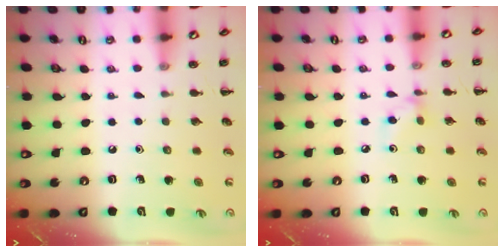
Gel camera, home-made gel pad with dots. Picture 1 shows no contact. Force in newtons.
{"total": 3.5, "press": 3.2, "slide": 1.2}